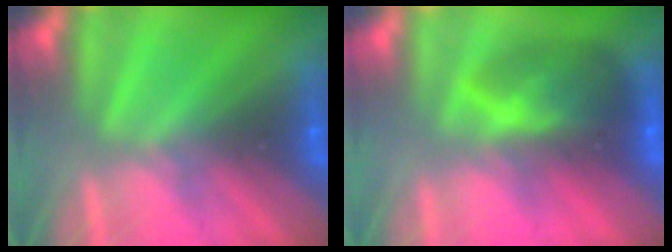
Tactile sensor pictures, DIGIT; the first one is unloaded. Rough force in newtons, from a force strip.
{"total": 8.2}